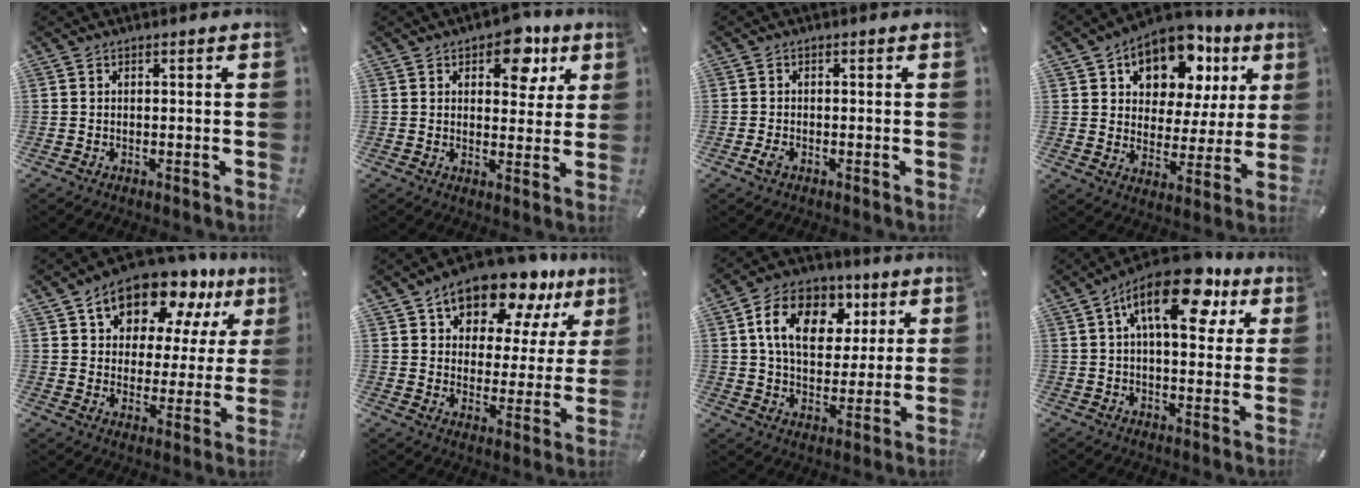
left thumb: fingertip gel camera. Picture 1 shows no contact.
{"total": 10.1, "force": [5.4, 6.0, 6.0], "torque": [-0.055, -0.028, 0.086]}
{"total": 1.7, "force": [-0.8, 0.9, 1.2], "torque": [-0.029, -0.003, -0.014]}
{"total": 13.4, "force": [8.1, 8.7, 6.2], "torque": [-0.093, -0.057, 0.140]}
{"total": 13.6, "force": [10.2, 7.7, 4.6], "torque": [-0.077, -0.083, 0.181]}
{"total": 14.4, "force": [11.6, 6.9, 5.0], "torque": [-0.084, -0.089, 0.205]}
{"total": 14.4, "force": [5.3, 10.5, 8.4], "torque": [-0.134, -0.004, 0.097]}
{"total": 16.8, "force": [7.6, 7.8, 12.9], "torque": [-0.191, -0.025, 0.125]}